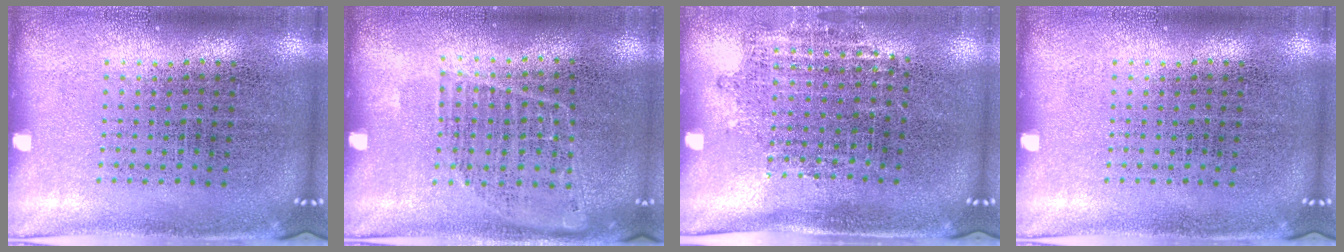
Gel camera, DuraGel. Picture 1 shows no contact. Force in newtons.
{"total": 0.9, "press": 0.9, "slide": 0.3}
{"total": 1.1, "press": 0.9, "slide": 0.7}
{"total": 0.0}